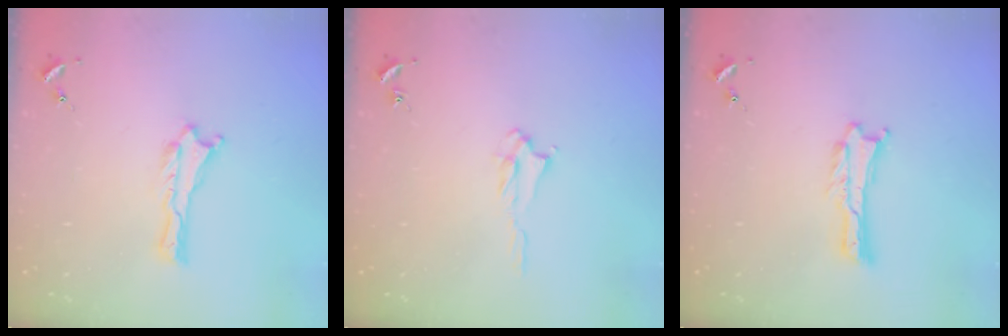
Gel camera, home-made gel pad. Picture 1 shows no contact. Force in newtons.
{"total": 2.1, "press": 2.0, "slide": 0.3}
{"total": 0.0}